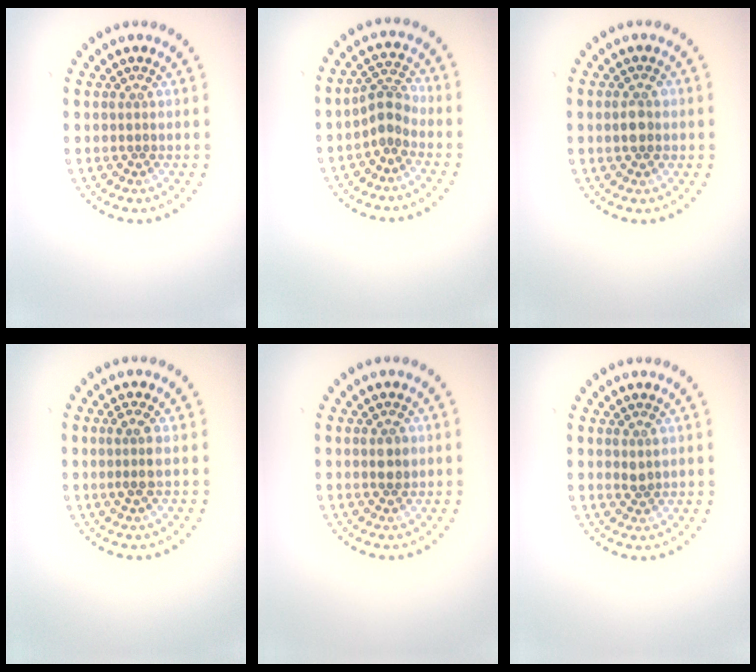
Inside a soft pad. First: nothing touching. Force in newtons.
{"total": 2.3, "press": 1.9, "slide": 1.3}
{"total": 2.2, "press": 2.2, "slide": 0.2}
{"total": 1.7, "press": 1.5, "slide": 0.9}
{"total": 1.4, "press": 1.4, "slide": 0.2}
{"total": 0.9, "press": 0.8, "slide": 0.3}